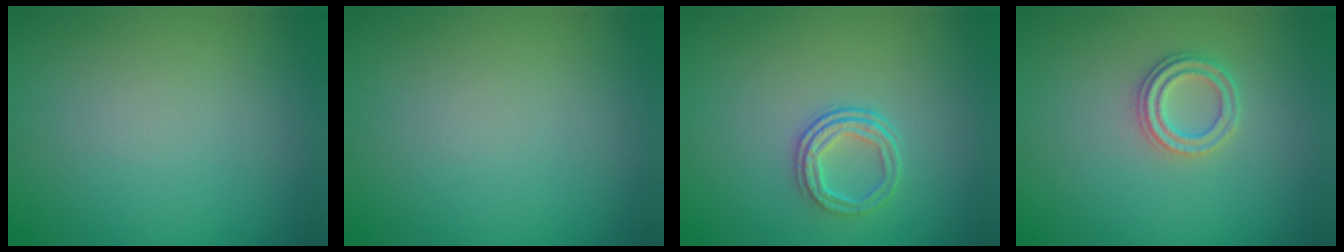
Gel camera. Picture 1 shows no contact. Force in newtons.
{"total": 0.0}
{"total": 2.4, "press": 1.7, "slide": 1.7}
{"total": 2.3, "press": 2.2, "slide": 0.5}